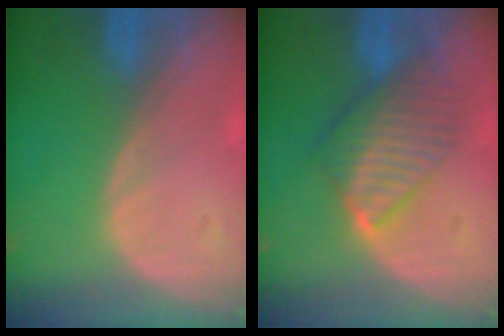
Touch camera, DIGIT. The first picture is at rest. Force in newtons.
{"total": 6.9, "press": 6.8, "slide": 1.2}